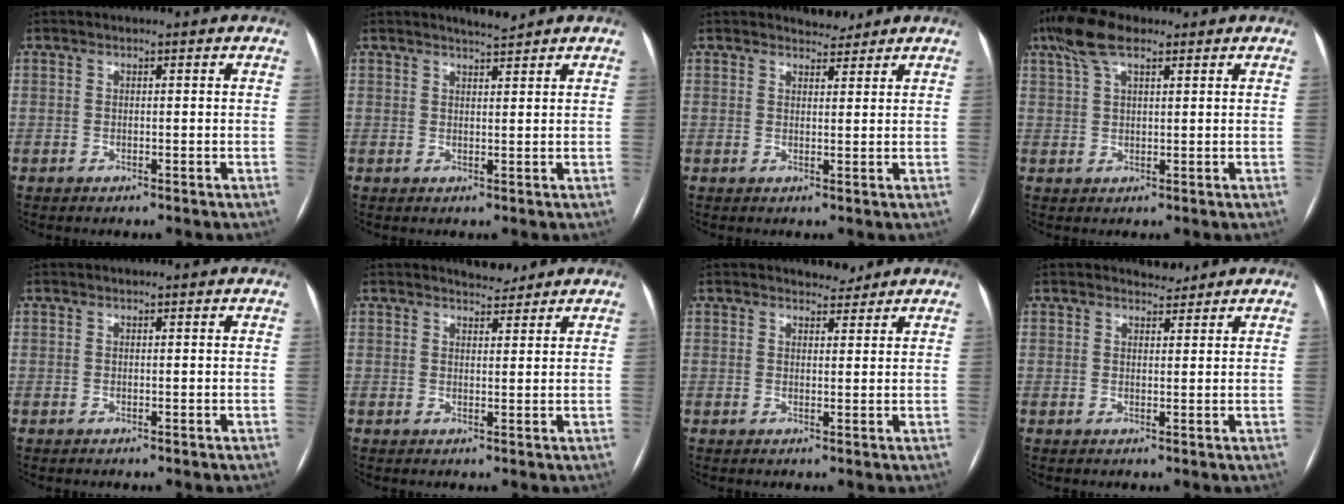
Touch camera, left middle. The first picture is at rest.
{"total": 1.9, "force": [1.8, -0.2, 0.4], "torque": [-0.008, -0.003, 0.034]}
{"total": 2.3, "force": [2.2, 0.7, 0.0], "torque": [0.001, -0.003, 0.033]}
{"total": 7.0, "force": [4.5, 2.4, 4.9], "torque": [-0.108, 0.031, 0.085]}
{"total": 0.0}
{"total": 2.7, "force": [2.5, 0.7, 0.3], "torque": [-0.005, -0.003, 0.038]}
{"total": 2.3, "force": [2.1, 0.8, 0.1], "torque": [0.000, -0.002, 0.030]}
{"total": 1.8, "force": [1.8, 0.5, -0.1], "torque": [0.000, -0.003, 0.027]}